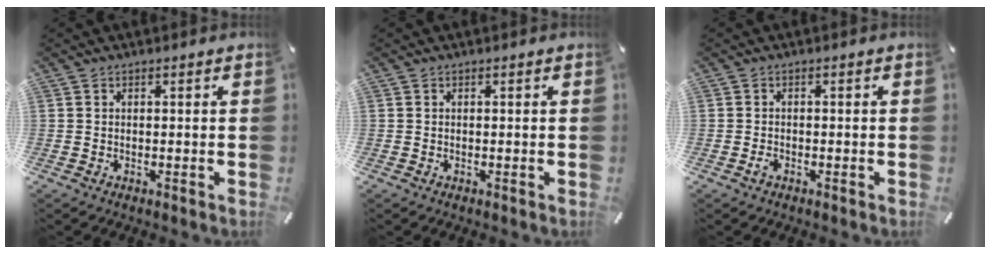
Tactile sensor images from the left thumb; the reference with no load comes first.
{"total": 0.0}
{"total": 1.1, "force": [-0.7, 0.6, 0.6], "torque": [-0.012, 0.001, -0.014]}